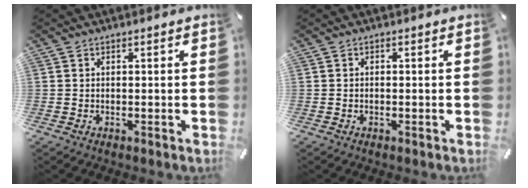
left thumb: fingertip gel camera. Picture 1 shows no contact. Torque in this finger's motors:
{"motor_torque": [-0.04, -0.27, -0.06, 0.00, 0.02]}